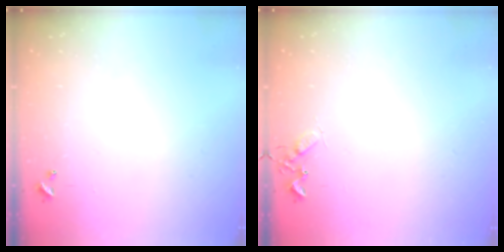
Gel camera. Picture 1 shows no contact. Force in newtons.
{"total": 4.6, "press": 4.6, "slide": 0.6}